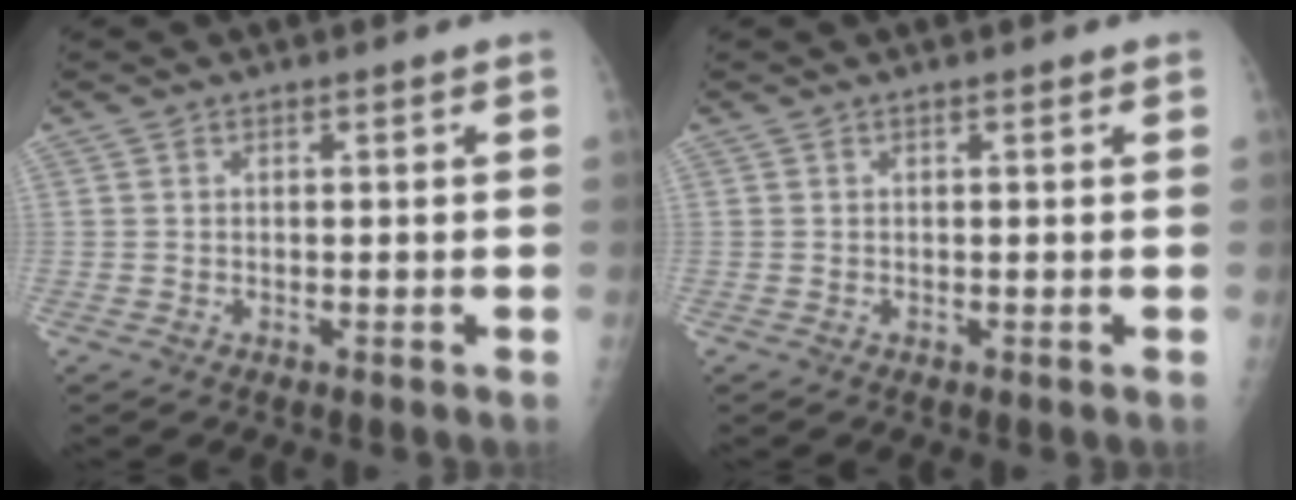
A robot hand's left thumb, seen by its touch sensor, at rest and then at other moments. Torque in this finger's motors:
{"motor_torque": [-0.09, 0.09, -0.01, 0.00, 0.00]}